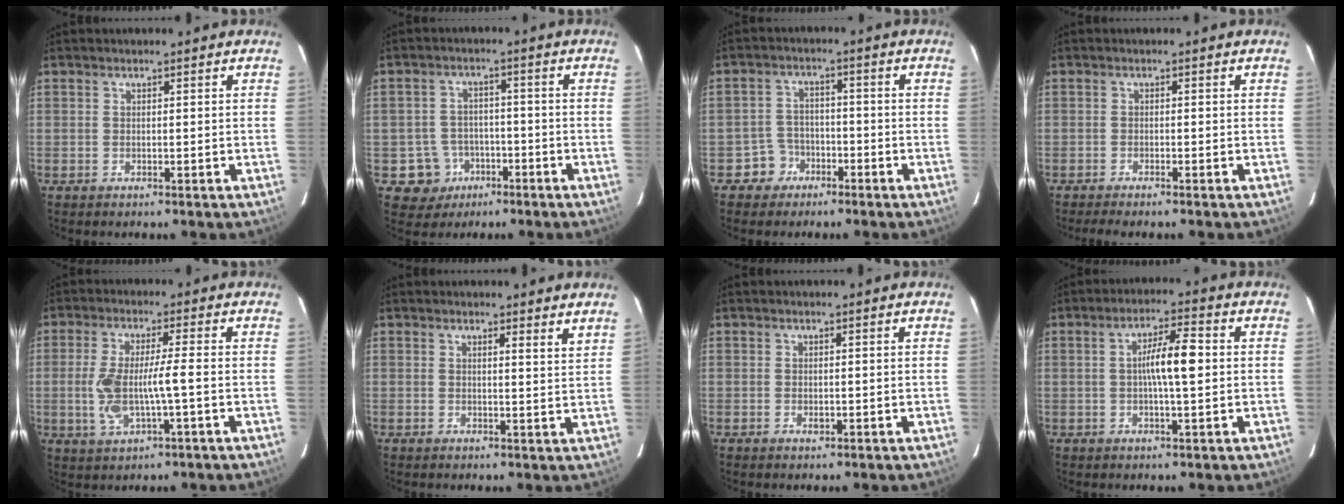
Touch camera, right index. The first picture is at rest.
{"total": 6.3, "force": [-2.5, 5.8, 0.5], "torque": [-0.005, 0.013, -0.033]}
{"total": 4.4, "force": [-2.5, 3.5, 0.0], "torque": [0.004, 0.016, -0.043]}
{"total": 4.5, "force": [-3.9, 0.3, 2.3], "torque": [-0.029, -0.007, -0.056]}
{"total": 7.7, "force": [-1.1, 1.0, 7.6], "torque": [-0.159, 0.003, -0.018]}
{"total": 3.3, "force": [3.1, 0.3, 1.3], "torque": [-0.019, -0.015, 0.025]}
{"total": 0.9, "force": [-0.3, 0.5, 0.6], "torque": [-0.013, -0.001, -0.003]}
{"total": 6.6, "force": [0.3, 0.7, 6.6], "torque": [-0.118, 0.012, 0.001]}